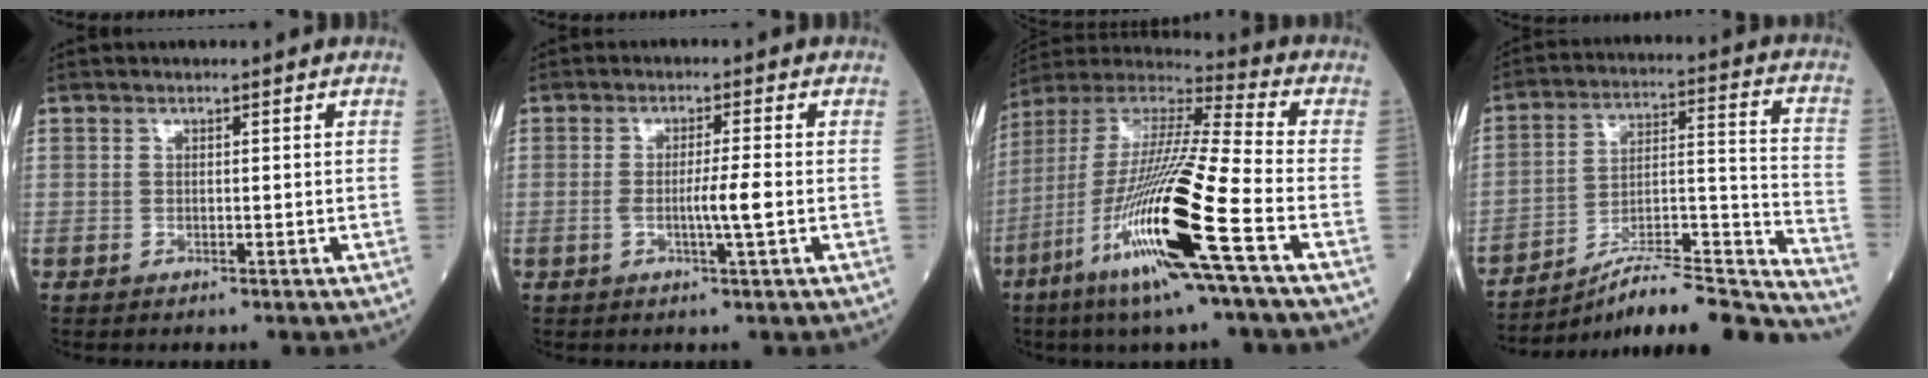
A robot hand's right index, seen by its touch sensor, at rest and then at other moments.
{"total": 3.5, "force": [-0.6, -0.5, 3.4], "torque": [-0.060, -0.002, -0.008]}
{"total": 21.3, "force": [-8.1, -0.1, 19.7], "torque": [-0.417, -0.040, -0.162]}
{"total": 22.0, "force": [-20.4, 0.5, 8.0], "torque": [-0.085, 0.026, -0.310]}